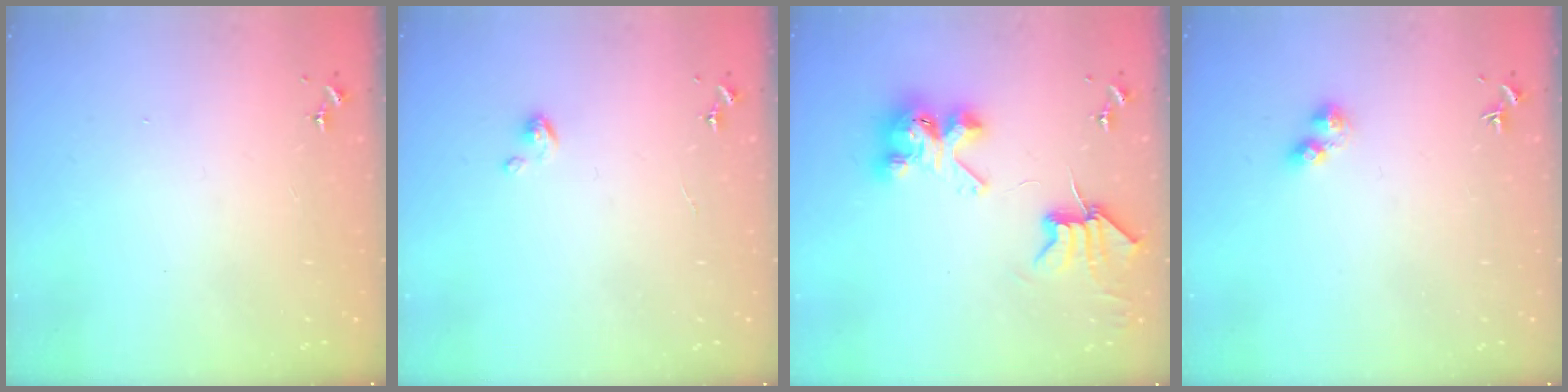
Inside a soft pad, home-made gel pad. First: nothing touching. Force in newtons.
{"total": 2.7, "press": 2.7, "slide": 0.2}
{"total": 9.7, "press": 9.6, "slide": 0.7}
{"total": 4.5, "press": 4.4, "slide": 0.5}